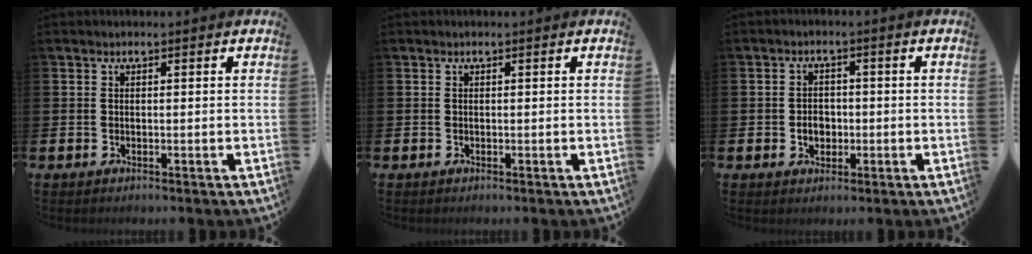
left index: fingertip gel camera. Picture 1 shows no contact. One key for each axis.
{"total": 0.0}
{"total": 2.7, "fx": -0.5, "fy": 2.2, "fz": 1.5, "tx": -0.012, "ty": -0.003, "tz": -0.017}